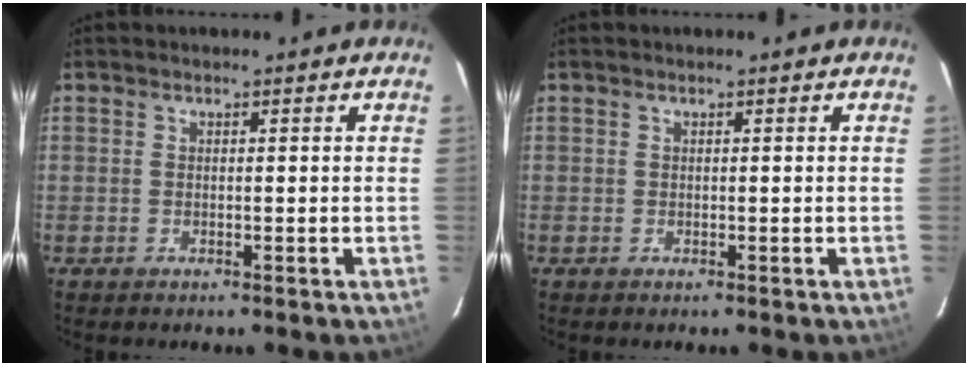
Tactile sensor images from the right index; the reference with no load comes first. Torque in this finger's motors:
{"motor_torque": [0.01, 0.14, 0.04, 0.00]}